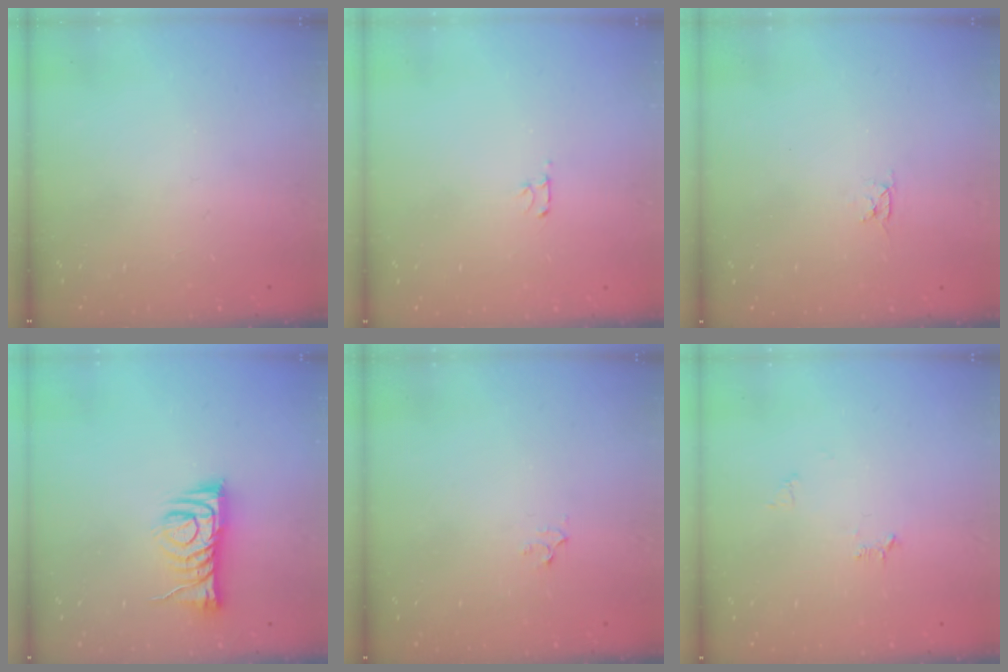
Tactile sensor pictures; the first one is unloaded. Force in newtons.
{"total": 2.5, "press": 2.4, "slide": 0.3}
{"total": 2.8, "press": 2.8, "slide": 0.3}
{"total": 9.2, "press": 9.2, "slide": 0.6}
{"total": 3.0, "press": 3.0, "slide": 0.5}
{"total": 4.9, "press": 4.9, "slide": 0.5}